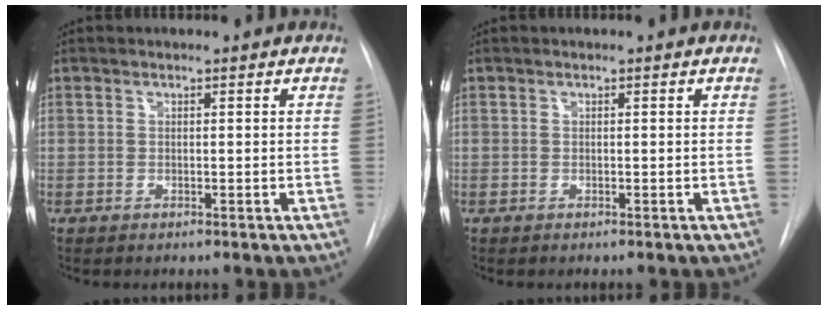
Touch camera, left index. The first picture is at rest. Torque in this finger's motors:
{"motor_torque": [-0.01, 0.01, 0.00, 0.00]}